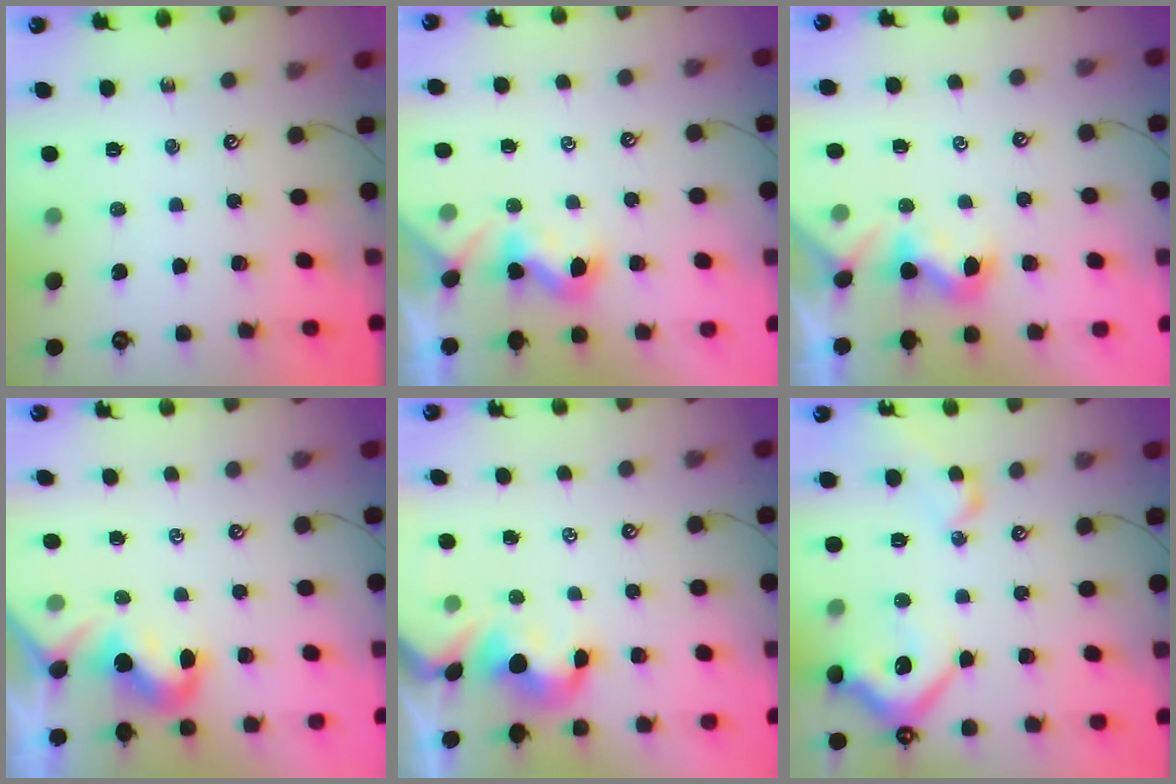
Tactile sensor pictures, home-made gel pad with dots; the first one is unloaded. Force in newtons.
{"total": 0.7, "press": 0.6, "slide": 0.3}
{"total": 1.0, "press": 0.8, "slide": 0.6}
{"total": 1.9, "press": 1.8, "slide": 0.6}
{"total": 1.0, "press": 0.7, "slide": 0.7}
{"total": 12.5, "press": 12.4, "slide": 2.0}